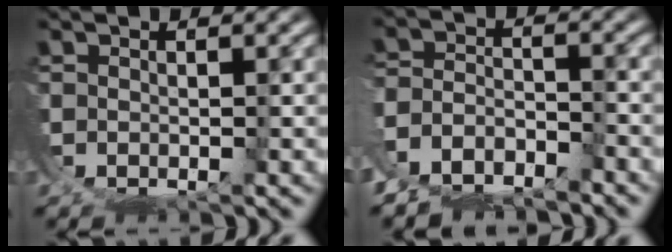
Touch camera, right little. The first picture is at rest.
{"total": 6.9, "force": [-4.1, 4.8, 2.6], "torque": [-0.050, -0.023, -0.071]}